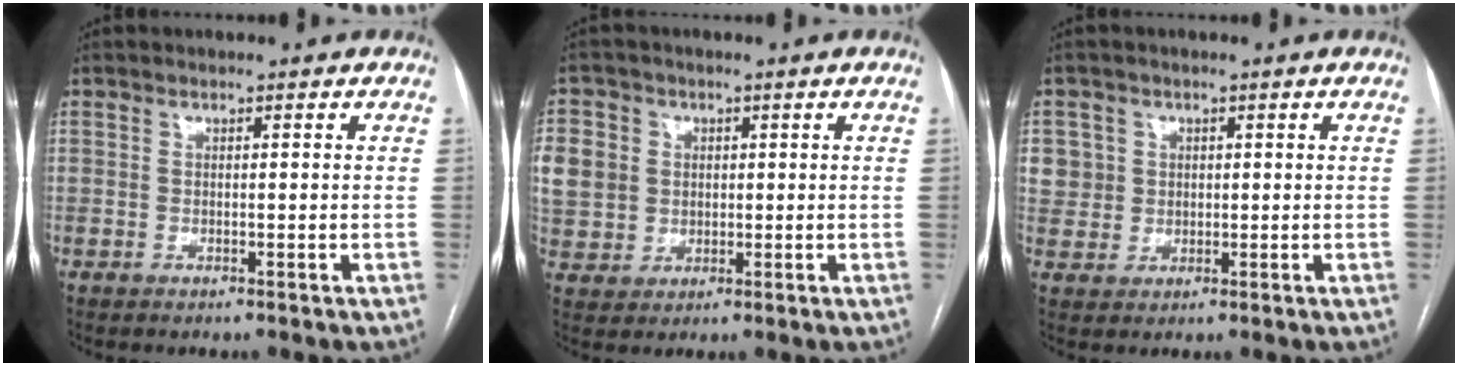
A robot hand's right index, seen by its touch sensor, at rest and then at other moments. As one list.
[{"total": 10.6, "force": [2.0, 9.7, 3.7], "torque": [-0.108, 0.025, 0.052]}, {"total": 4.6, "force": [1.4, 4.4, 0.0], "torque": [0.012, 0.006, 0.031]}]